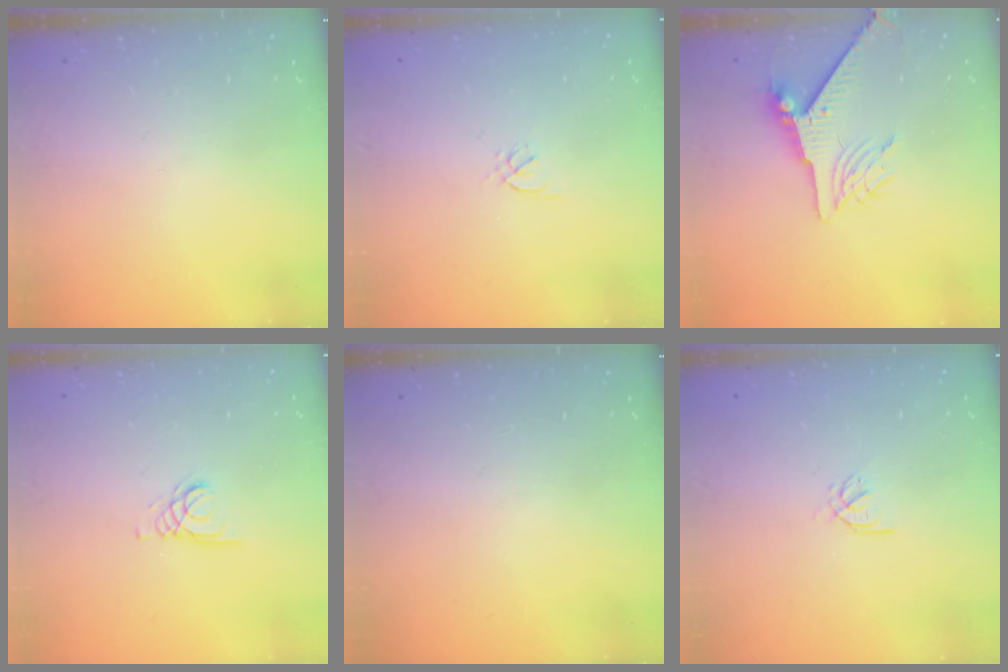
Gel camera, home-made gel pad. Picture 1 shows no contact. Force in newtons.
{"total": 1.7, "press": 1.6, "slide": 0.5}
{"total": 7.2, "press": 7.2, "slide": 1.0}
{"total": 1.6, "press": 1.6, "slide": 0.2}
{"total": 0.0}
{"total": 2.6, "press": 2.5, "slide": 0.6}